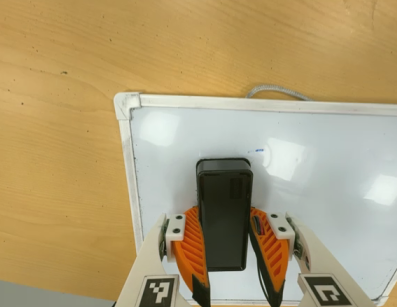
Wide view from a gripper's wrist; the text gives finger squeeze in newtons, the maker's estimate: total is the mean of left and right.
{"total": 12.6, "left": 11.9, "right": 13.2}